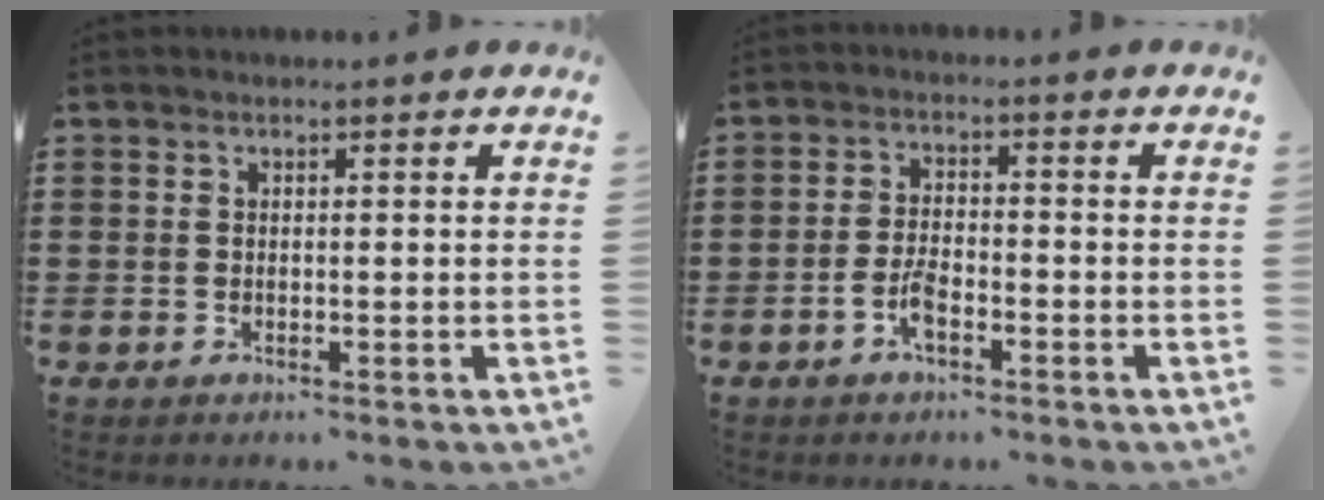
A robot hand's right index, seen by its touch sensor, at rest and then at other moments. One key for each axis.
{"total": 3.8, "fx": -2.1, "fy": 1.4, "fz": 2.9, "tx": -0.071, "ty": -0.002, "tz": -0.044}